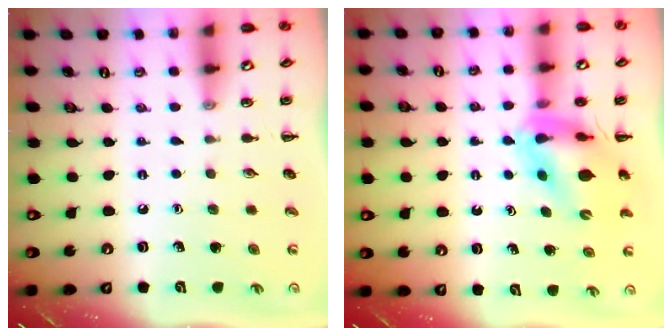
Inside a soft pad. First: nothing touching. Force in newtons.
{"total": 11.2, "press": 10.7, "slide": 3.4}